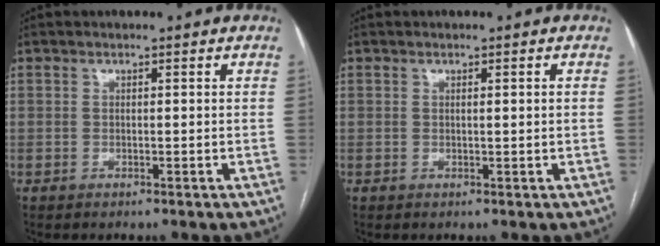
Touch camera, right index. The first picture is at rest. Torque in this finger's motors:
{"motor_torque": [-0.36, -0.07, -0.02, -0.01]}